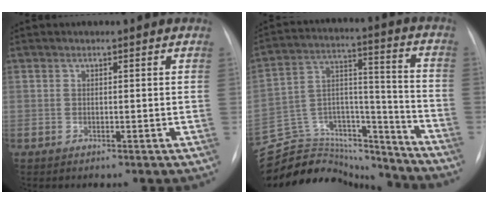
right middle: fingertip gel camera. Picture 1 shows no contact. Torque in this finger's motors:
{"motor_torque": [0.44, -1.23, 0.00, -0.02]}